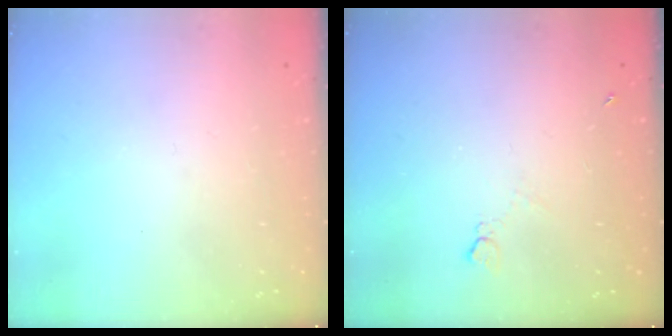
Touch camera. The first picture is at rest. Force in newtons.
{"total": 5.0, "press": 5.0, "slide": 0.6}